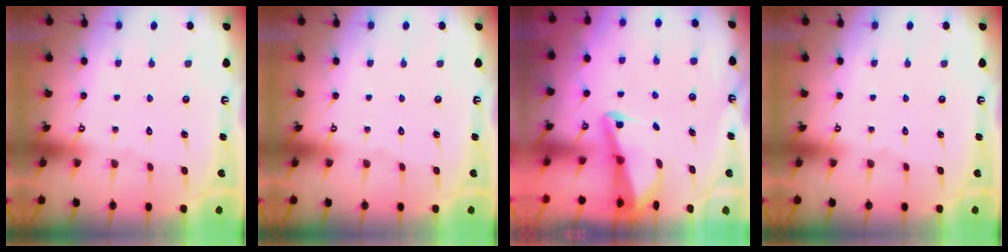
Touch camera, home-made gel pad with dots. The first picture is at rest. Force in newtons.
{"total": 0.0}
{"total": 2.7, "press": 2.6, "slide": 0.6}
{"total": 0.0}